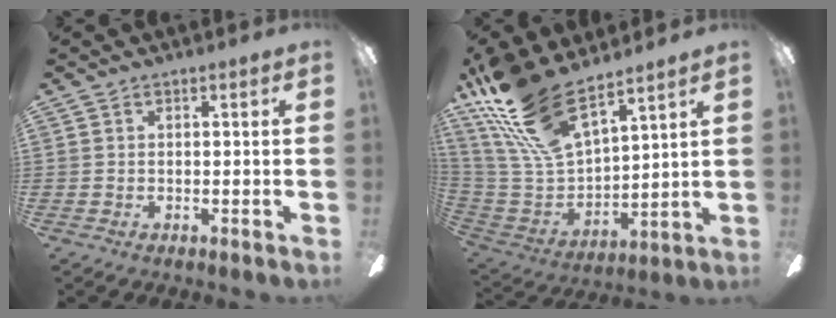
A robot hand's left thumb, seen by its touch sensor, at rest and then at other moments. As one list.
[{"total": 21.1, "force": [15.5, 7.6, 12.1], "torque": [-0.282, -0.099, 0.278]}]